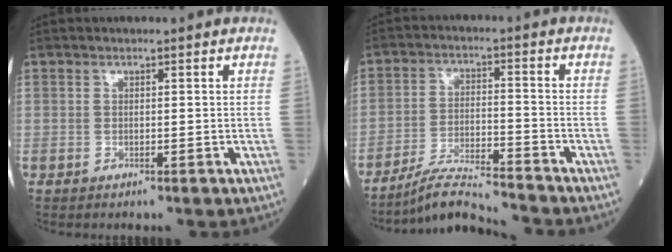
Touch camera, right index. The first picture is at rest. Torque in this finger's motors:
{"motor_torque": [-0.13, -0.23, 0.07, 0.00]}